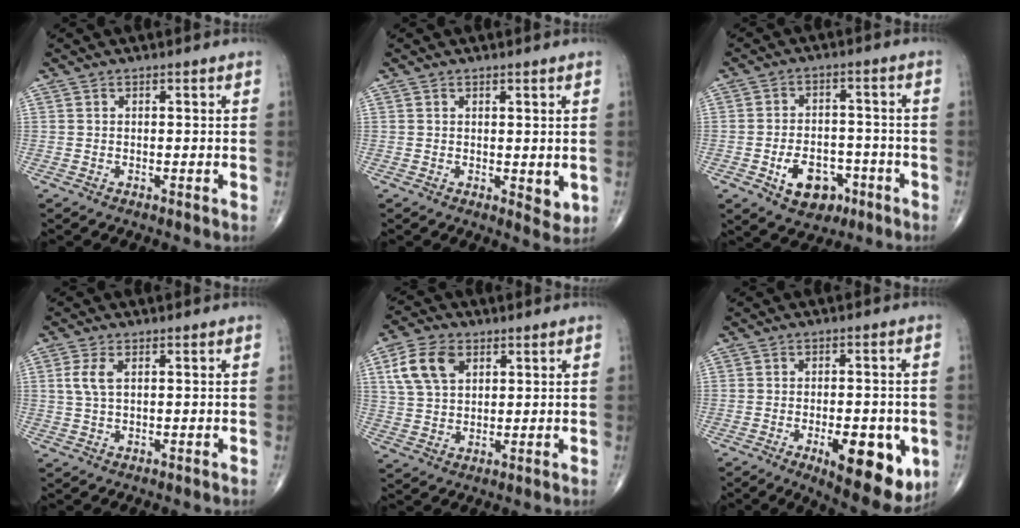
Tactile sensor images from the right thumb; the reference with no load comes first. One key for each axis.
{"total": 2.9, "fx": 0.4, "fy": 1.5, "fz": 2.5, "tx": -0.029, "ty": -0.011, "tz": 0.009}
{"total": 9.3, "fx": -4.0, "fy": 6.3, "fz": 5.5, "tx": -0.062, "ty": 0.029, "tz": -0.054}
{"total": 3.6, "fx": 1.0, "fy": 1.6, "fz": 3.1, "tx": -0.075, "ty": 0.005, "tz": 0.022}
{"total": 9.4, "fx": 3.7, "fy": 6.1, "fz": 6.2, "tx": -0.110, "ty": -0.001, "tz": 0.072}
{"total": 13.8, "fx": -4.7, "fy": 5.6, "fz": 11.7, "tx": -0.139, "ty": -0.008, "tz": -0.053}